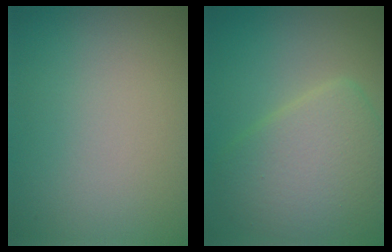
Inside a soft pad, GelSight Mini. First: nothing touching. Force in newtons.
{"total": 6.1, "press": 6.1, "slide": 0.4}